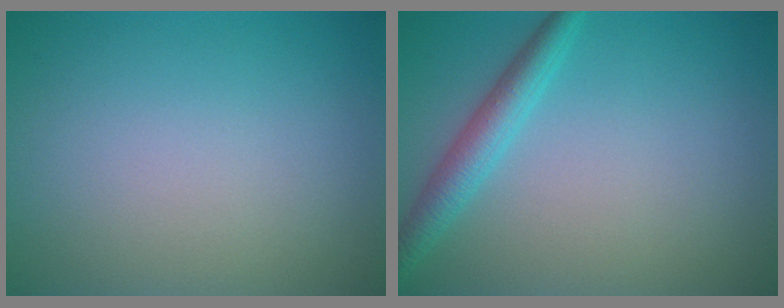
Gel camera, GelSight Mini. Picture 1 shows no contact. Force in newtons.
{"total": 2.8, "press": 2.8, "slide": 0.1}